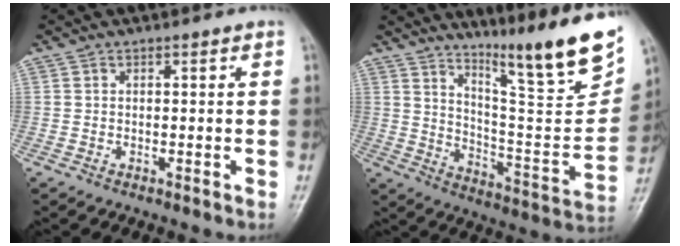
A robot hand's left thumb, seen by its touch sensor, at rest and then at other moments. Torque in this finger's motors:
{"motor_torque": [0.71, 0.09, 1.38, -1.39, 0.19]}